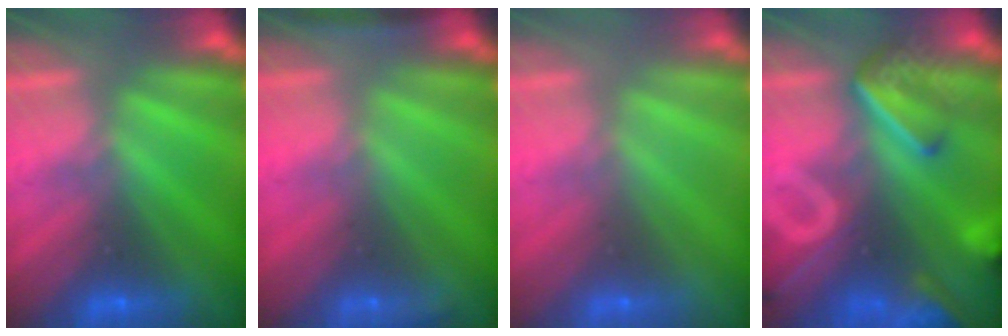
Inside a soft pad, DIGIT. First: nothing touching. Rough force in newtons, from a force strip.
{"total": 4.4}
{"total": 3.1}
{"total": 7.4}